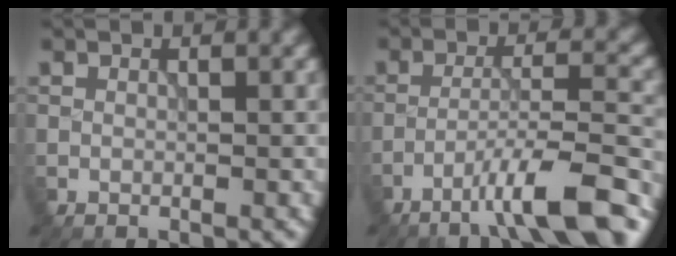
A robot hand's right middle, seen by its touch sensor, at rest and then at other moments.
{"total": 8.9, "force": [-6.0, 1.3, 6.5], "torque": [-0.104, 0.015, -0.096]}